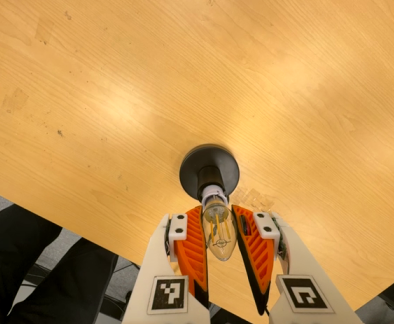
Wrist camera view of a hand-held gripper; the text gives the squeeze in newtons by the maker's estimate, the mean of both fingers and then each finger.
{"total": 11.0, "left": 10.1, "right": 12.0}